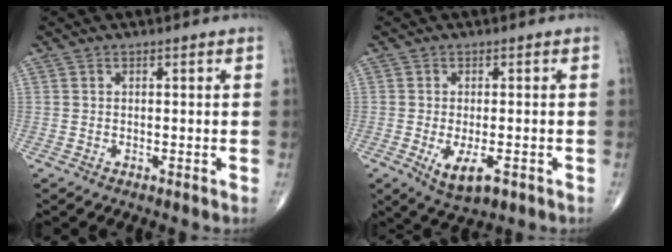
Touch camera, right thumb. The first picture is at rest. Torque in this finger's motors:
{"motor_torque": [0.09, 0.06, -0.24, -0.18, 0.03]}